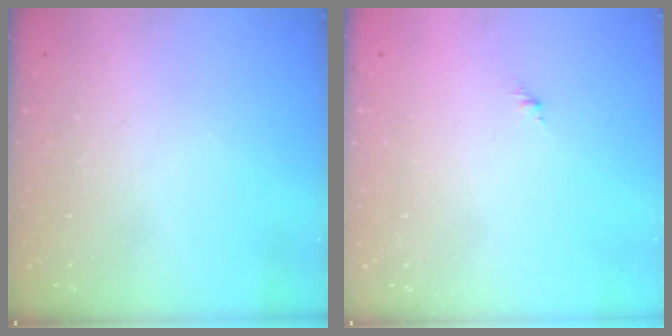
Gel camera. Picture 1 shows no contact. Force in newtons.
{"total": 1.3, "press": 1.2, "slide": 0.5}